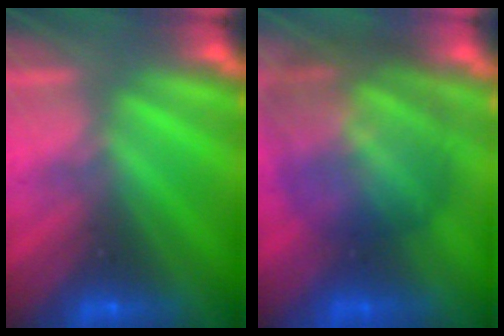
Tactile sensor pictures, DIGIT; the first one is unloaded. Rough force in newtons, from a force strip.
{"total": 7.4}